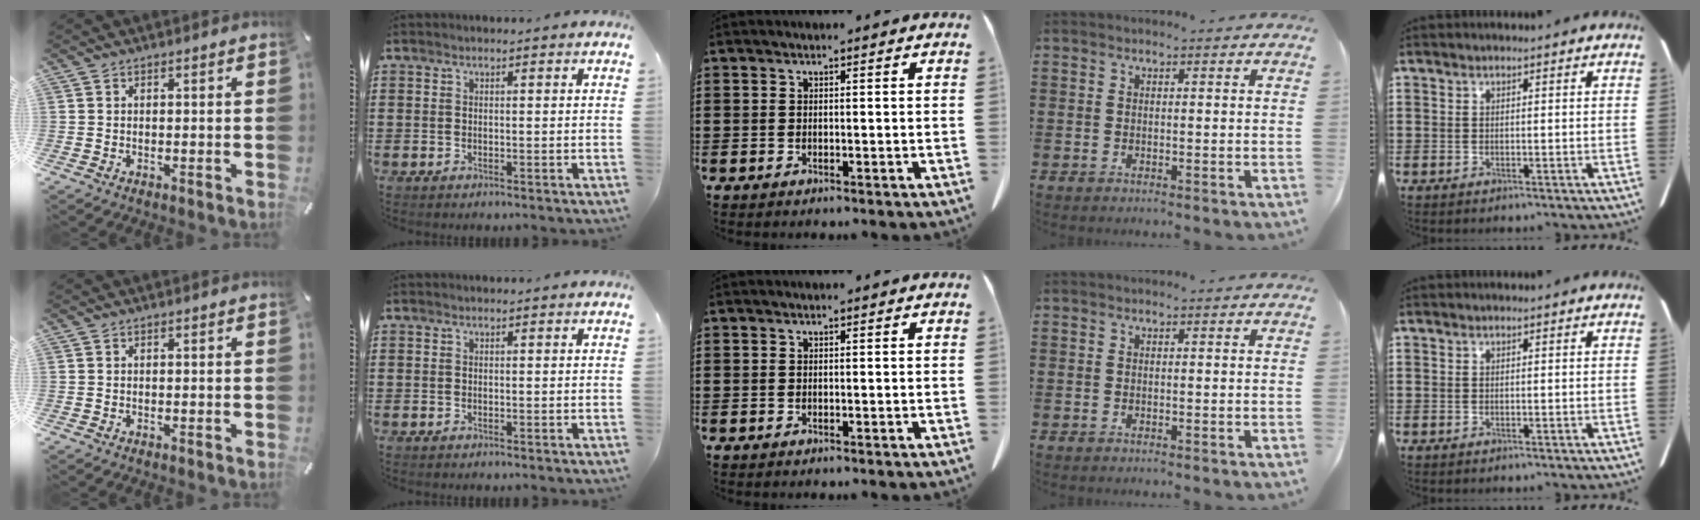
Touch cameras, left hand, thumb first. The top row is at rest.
{}